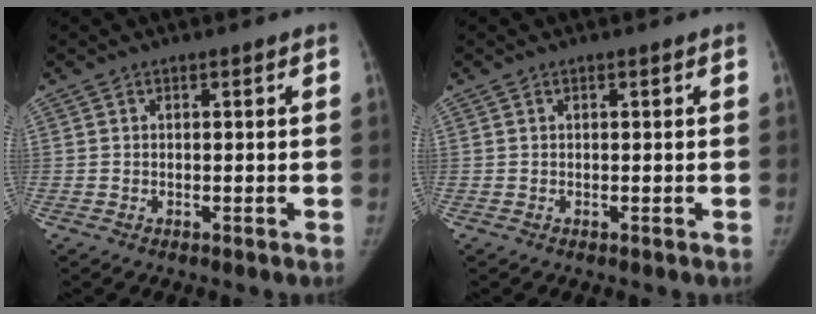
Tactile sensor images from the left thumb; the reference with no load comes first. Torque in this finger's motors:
{"motor_torque": [0.04, 0.06, -0.25, 0.09, 0.07]}